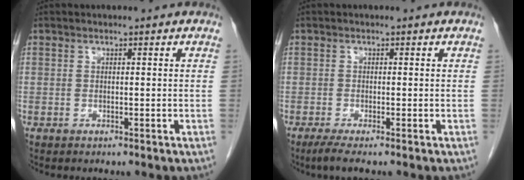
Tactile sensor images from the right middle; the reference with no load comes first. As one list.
[{"total": 2.4, "force": [-1.7, 0.0, 1.7], "torque": [-0.039, -0.009, -0.034]}]